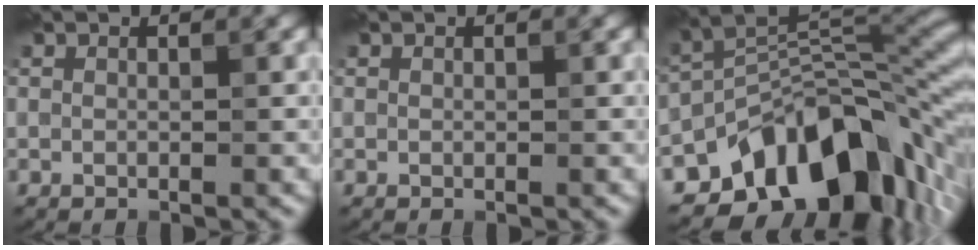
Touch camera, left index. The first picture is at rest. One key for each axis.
{"total": 0.0}
{"total": 12.8, "fx": -6.6, "fy": 6.7, "fz": 8.6, "tx": -0.116, "ty": 0.004, "tz": -0.123}